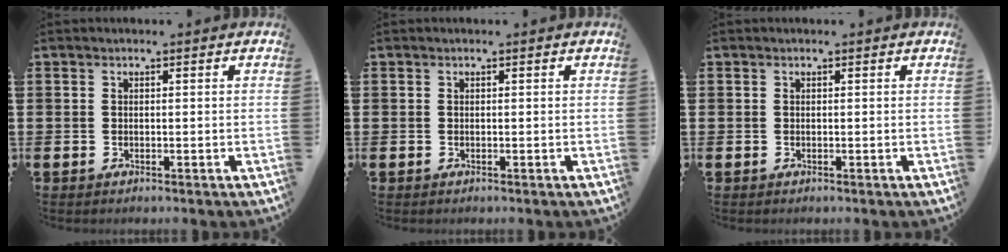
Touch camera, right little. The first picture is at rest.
{"total": 0.0}
{"total": 0.0}